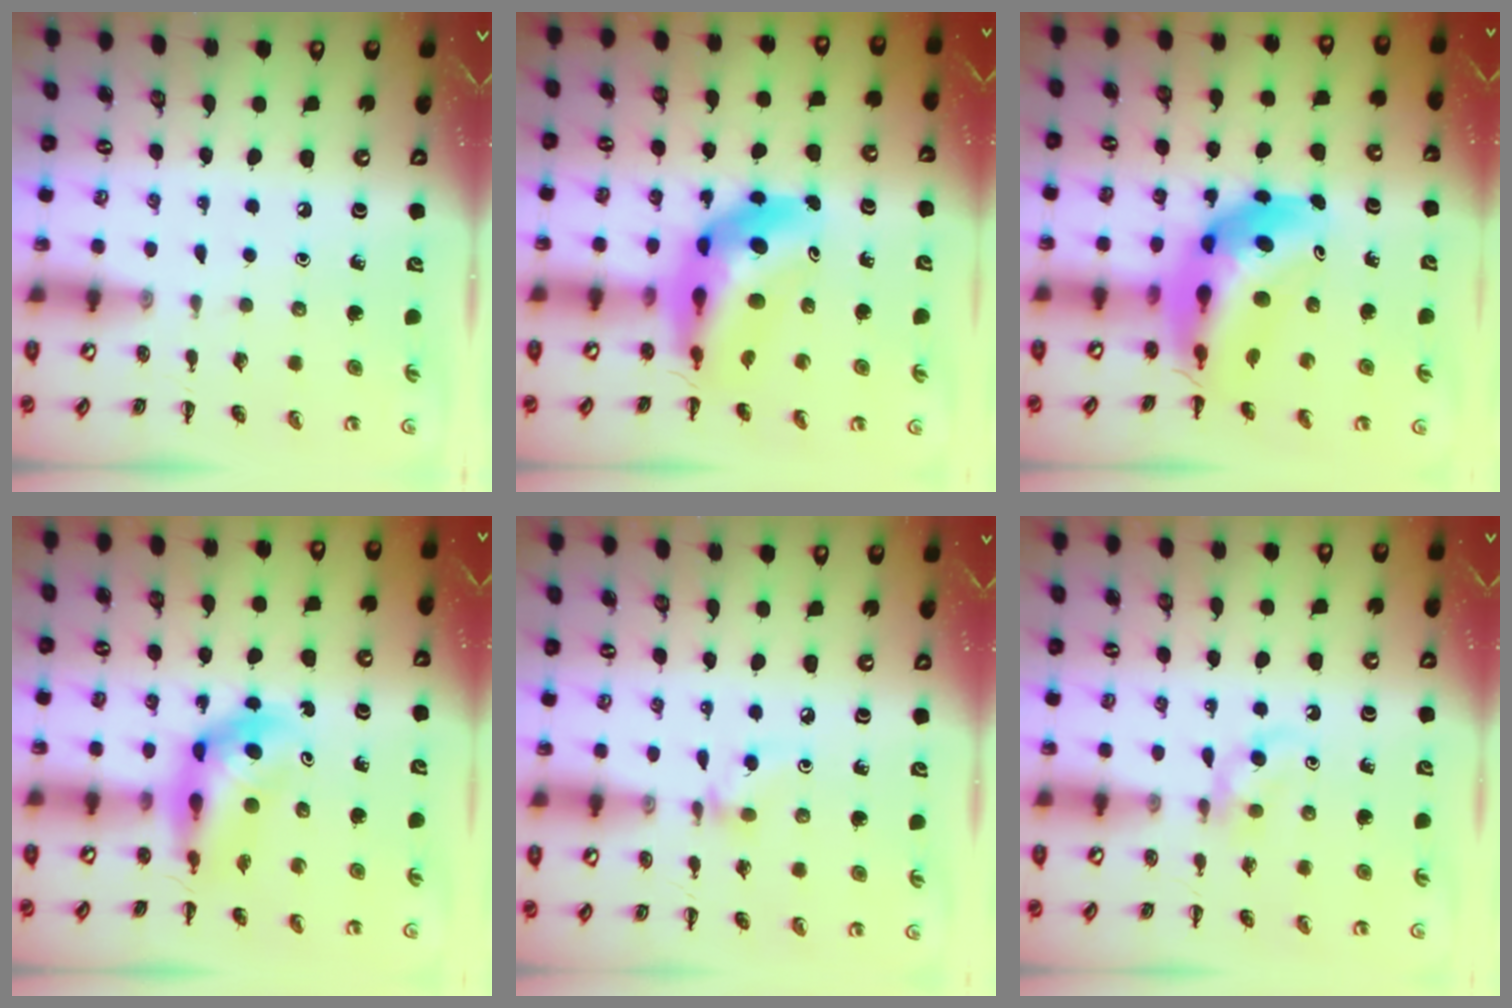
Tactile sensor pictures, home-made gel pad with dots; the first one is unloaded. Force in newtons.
{"total": 12.2, "press": 11.6, "slide": 3.7}
{"total": 10.0, "press": 9.5, "slide": 3.2}
{"total": 6.1, "press": 6.0, "slide": 1.2}
{"total": 5.6, "press": 5.4, "slide": 1.6}
{"total": 4.2, "press": 3.9, "slide": 1.4}